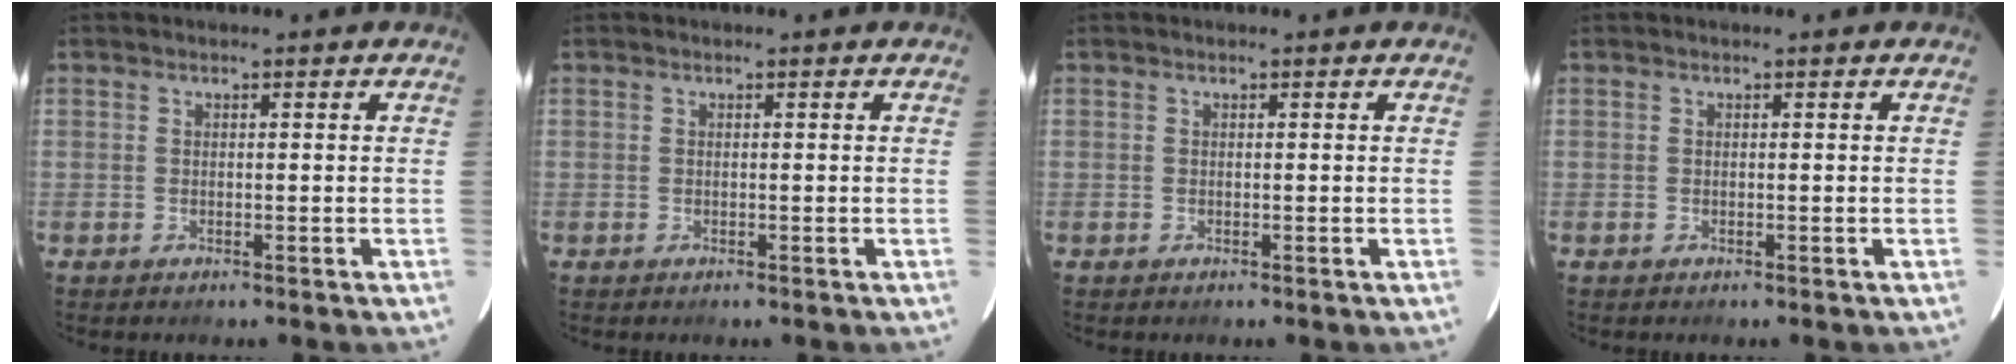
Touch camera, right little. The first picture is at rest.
{"total": 0.0}
{"total": 0.0}
{"total": 0.0}